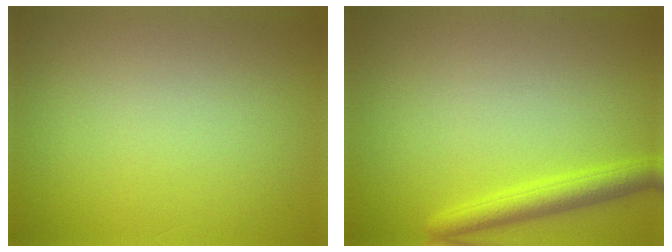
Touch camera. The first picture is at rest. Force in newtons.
{"total": 2.8, "press": 2.8, "slide": 0.1}